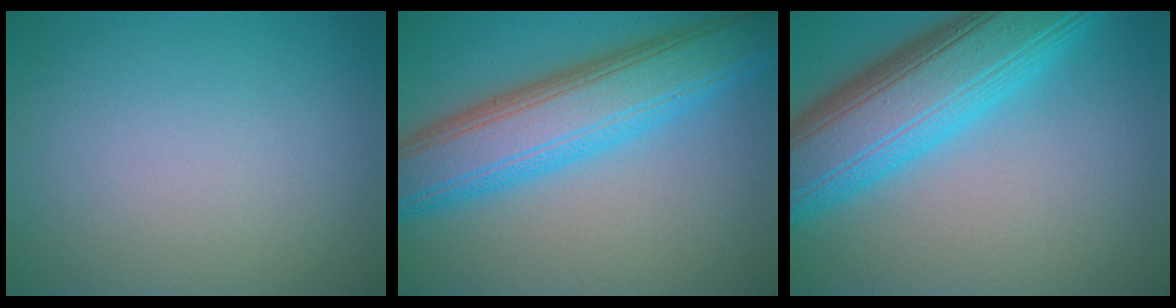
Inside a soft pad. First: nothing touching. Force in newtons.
{"total": 9.5, "press": 9.5, "slide": 0.2}
{"total": 11.5, "press": 11.5, "slide": 0.4}